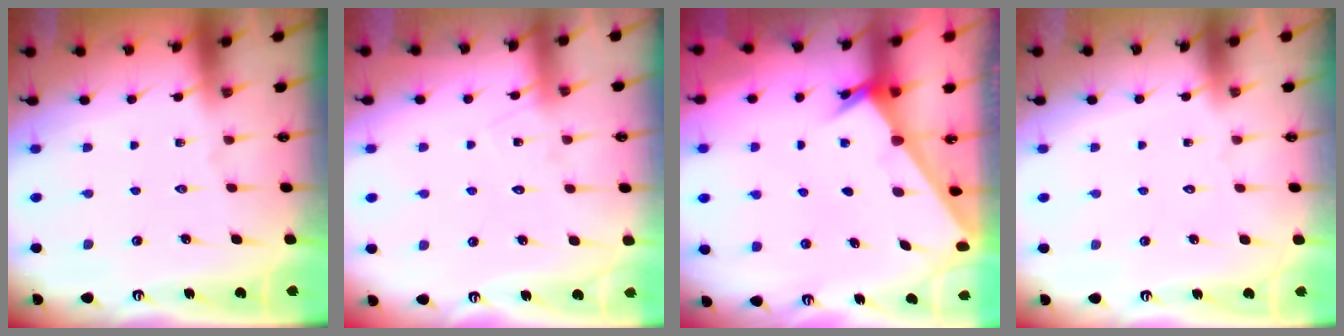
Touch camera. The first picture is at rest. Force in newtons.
{"total": 7.3, "press": 7.3, "slide": 0.5}
{"total": 2.3, "press": 2.3, "slide": 0.3}
{"total": 1.6, "press": 1.6, "slide": 0.1}